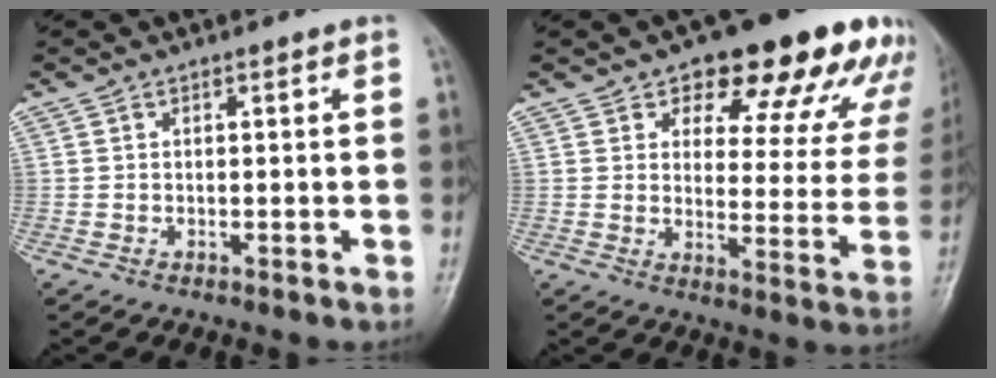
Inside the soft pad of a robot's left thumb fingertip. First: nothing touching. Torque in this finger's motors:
{"motor_torque": [0.62, 0.73, 1.45, -1.31, 0.08]}